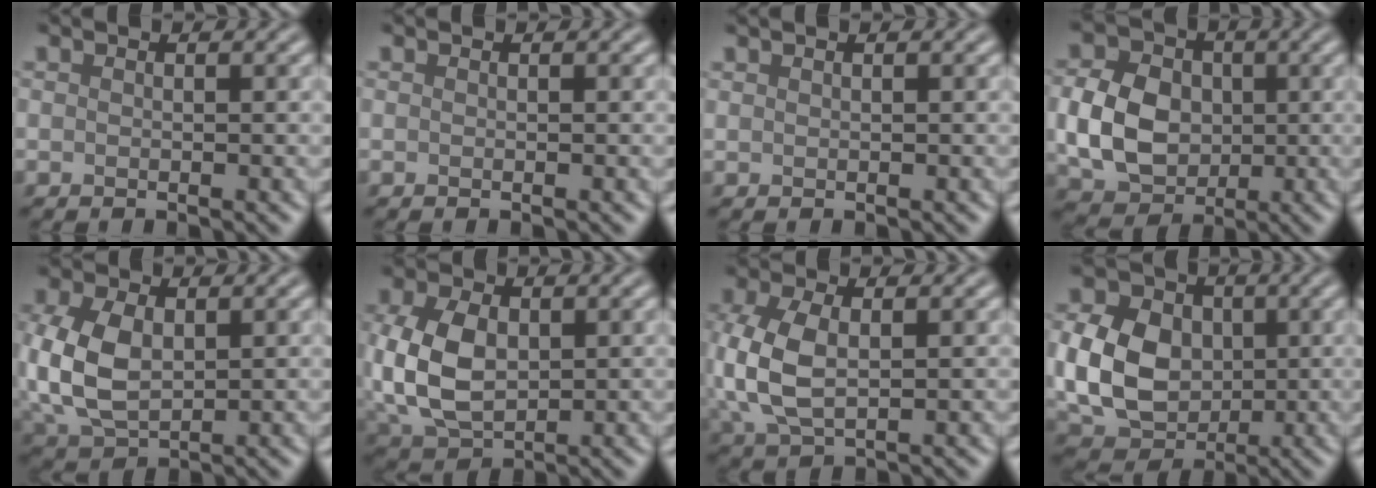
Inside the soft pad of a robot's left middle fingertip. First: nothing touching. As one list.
[{"total": 0.0}, {"total": 0.0}, {"total": 7.1, "force": [-0.2, 5.6, 4.4], "torque": [-0.101, 0.003, -0.004]}, {"total": 7.4, "force": [0.3, 4.9, 5.6], "torque": [-0.154, 0.003, 0.012]}, {"total": 8.1, "force": [0.2, 5.4, 6.1], "torque": [-0.161, 0.001, 0.009]}, {"total": 6.7, "force": [0.2, 4.0, 5.3], "torque": [-0.145, 0.001, 0.007]}, {"total": 8.5, "force": [0.0, 6.5, 5.5], "torque": [-0.130, -0.001, 0.000]}]